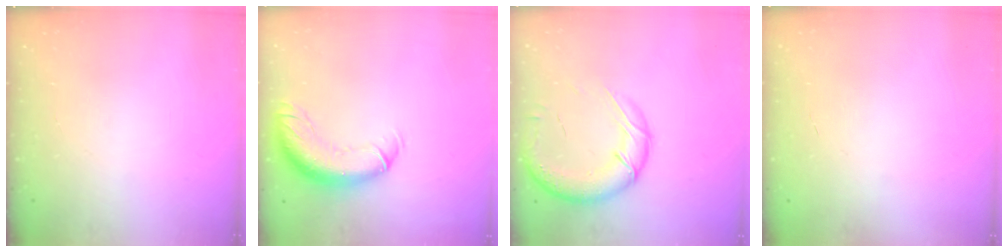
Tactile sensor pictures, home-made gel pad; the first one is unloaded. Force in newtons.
{"total": 13.1, "press": 12.8, "slide": 2.9}
{"total": 19.3, "press": 18.8, "slide": 4.3}
{"total": 0.0}